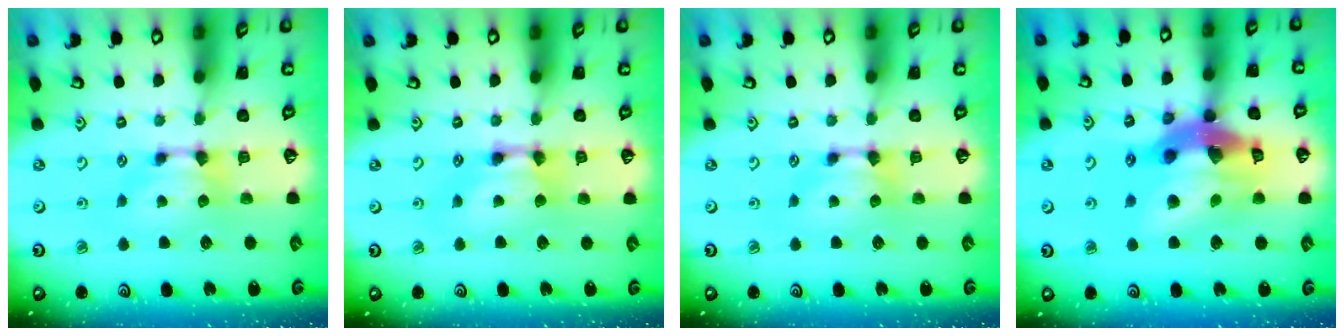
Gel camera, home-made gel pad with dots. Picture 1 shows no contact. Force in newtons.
{"total": 1.7, "press": 1.7, "slide": 0.1}
{"total": 0.0}
{"total": 17.1, "press": 16.7, "slide": 3.5}